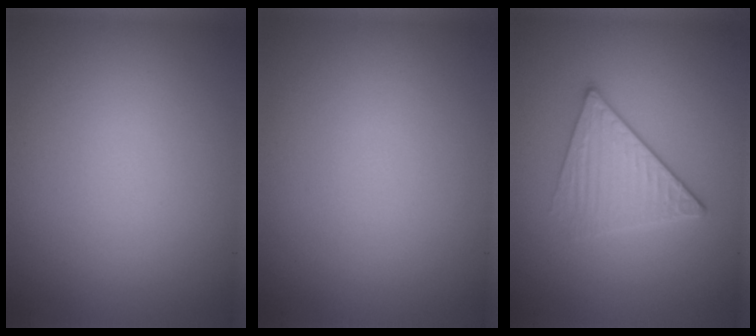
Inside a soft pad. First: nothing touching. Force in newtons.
{"total": 0.0}
{"total": 2.7, "press": 2.4, "slide": 1.2}